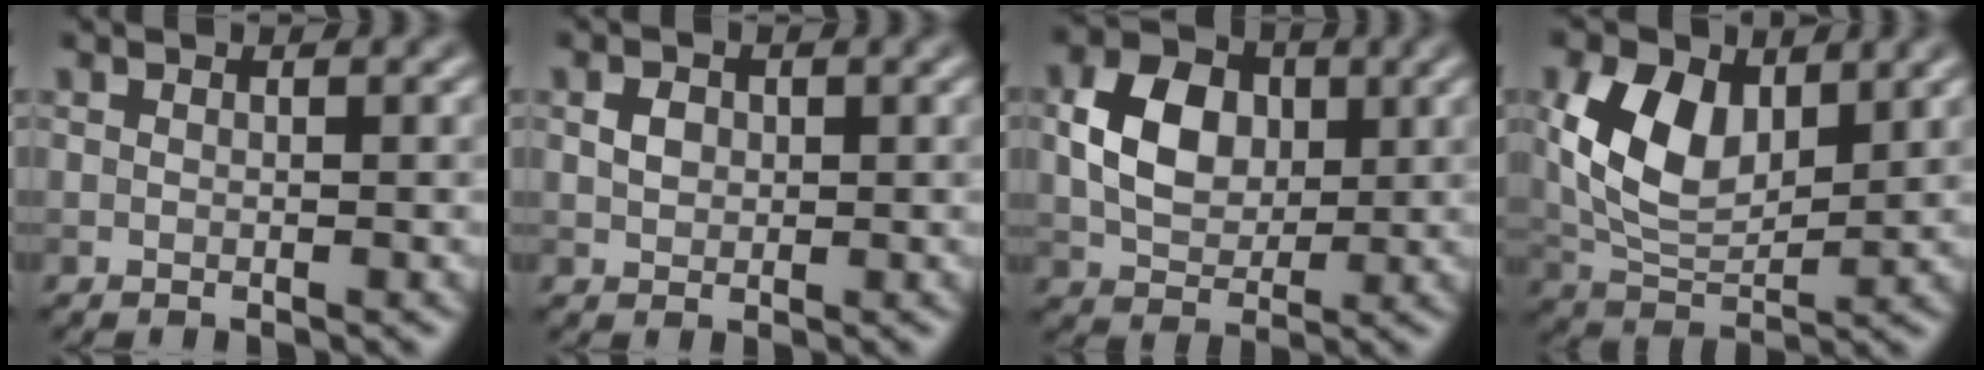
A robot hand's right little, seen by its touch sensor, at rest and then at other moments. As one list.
[{"total": 1.5, "force": [0.1, 1.3, 0.8], "torque": [-0.017, 0.002, 0.001]}, {"total": 6.0, "force": [0.7, 4.5, 4.0], "torque": [-0.077, 0.005, 0.014]}, {"total": 7.5, "force": [2.2, 4.6, 5.5], "torque": [-0.116, -0.002, 0.044]}]